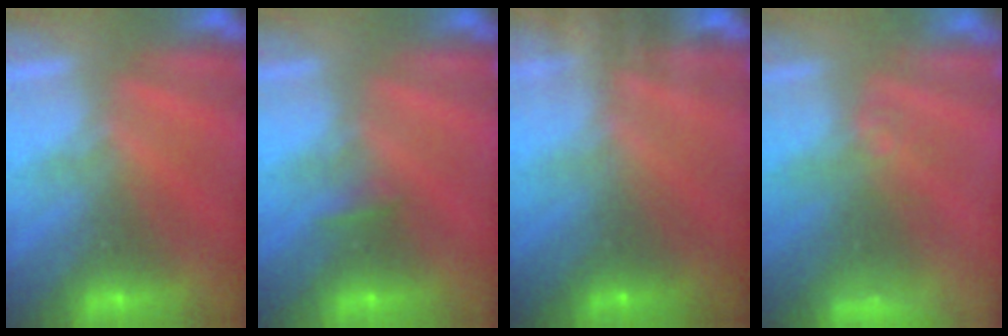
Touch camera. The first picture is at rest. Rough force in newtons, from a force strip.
{"total": 2.3}
{"total": 7.3}
{"total": 3.4}